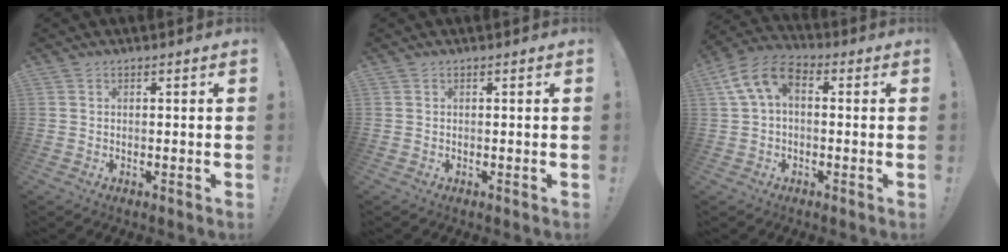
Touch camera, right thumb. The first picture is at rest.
{"total": 0.0}
{"total": 9.6, "force": [2.1, 5.9, 7.3], "torque": [-0.144, 0.000, 0.045]}